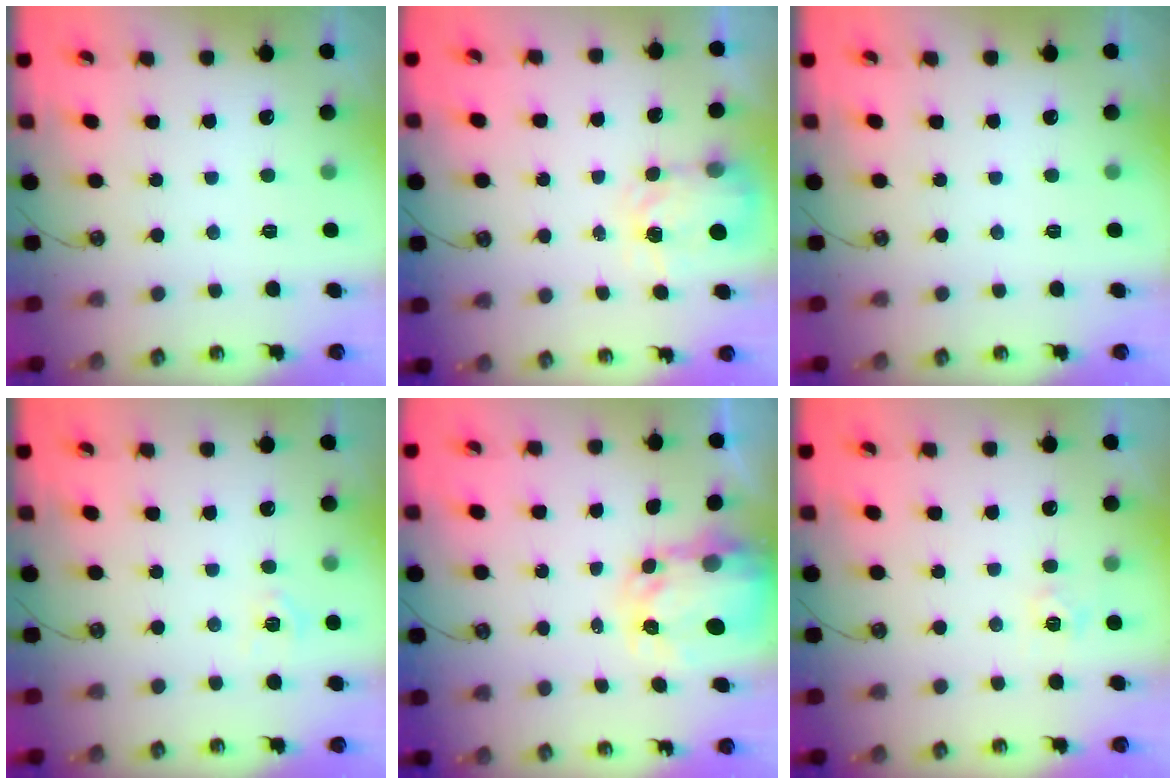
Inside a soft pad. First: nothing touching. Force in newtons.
{"total": 3.9, "press": 3.9, "slide": 0.7}
{"total": 0.0}
{"total": 5.9, "press": 5.9, "slide": 0.6}
{"total": 5.0, "press": 5.0, "slide": 0.4}
{"total": 3.5, "press": 3.4, "slide": 0.5}